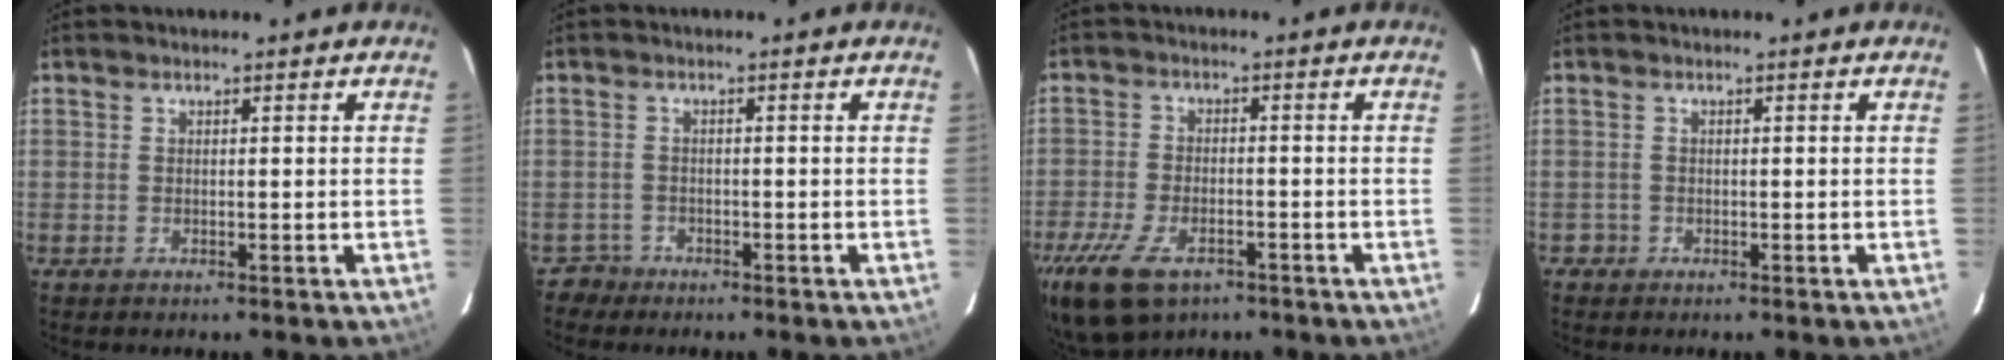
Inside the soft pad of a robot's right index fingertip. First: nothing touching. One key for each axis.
{"total": 2.3, "fx": -1.7, "fy": 1.5, "fz": -0.5, "tx": 0.006, "ty": 0.009, "tz": -0.033}
{"total": 13.8, "fx": -8.6, "fy": 7.1, "fz": 8.1, "tx": -0.204, "ty": -0.034, "tz": -0.151}
{"total": 1.3, "fx": -0.8, "fy": 0.9, "fz": -0.2, "tx": 0.001, "ty": 0.005, "tz": -0.016}